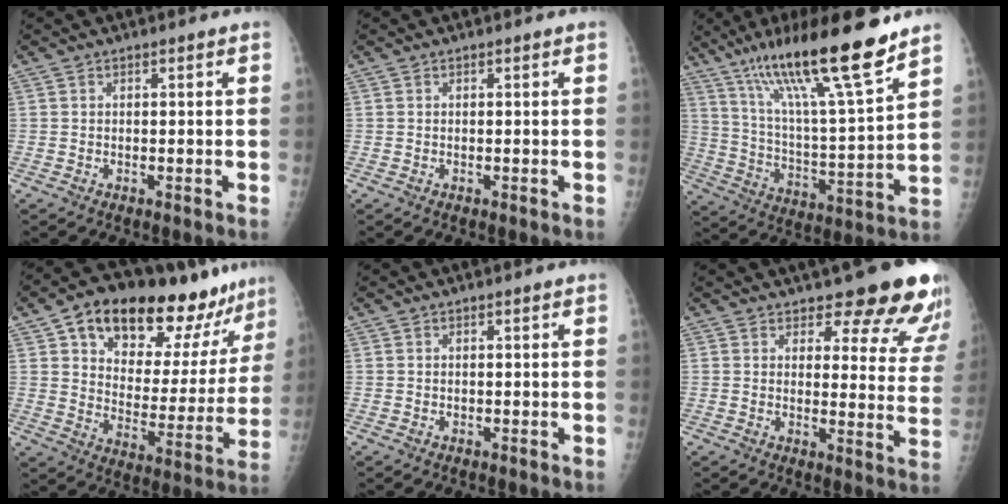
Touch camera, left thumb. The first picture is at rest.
{"total": 0.0}
{"total": 21.7, "force": [15.2, 2.1, 15.3], "torque": [-0.240, -0.066, 0.267]}
{"total": 24.6, "force": [17.2, 11.0, 13.7], "torque": [-0.153, -0.059, 0.255]}
{"total": 0.0}
{"total": 16.0, "force": [13.7, 5.1, 6.4], "torque": [-0.019, -0.092, 0.144]}